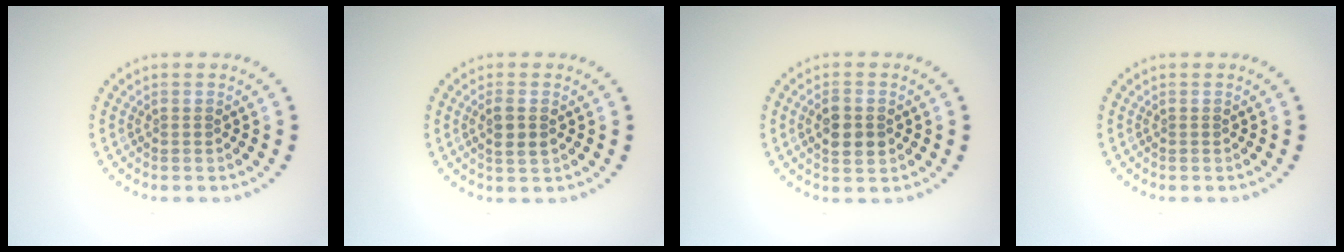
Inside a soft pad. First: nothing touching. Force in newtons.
{"total": 1.9, "press": 1.8, "slide": 0.7}
{"total": 2.5, "press": 2.5, "slide": 0.2}
{"total": 0.0}